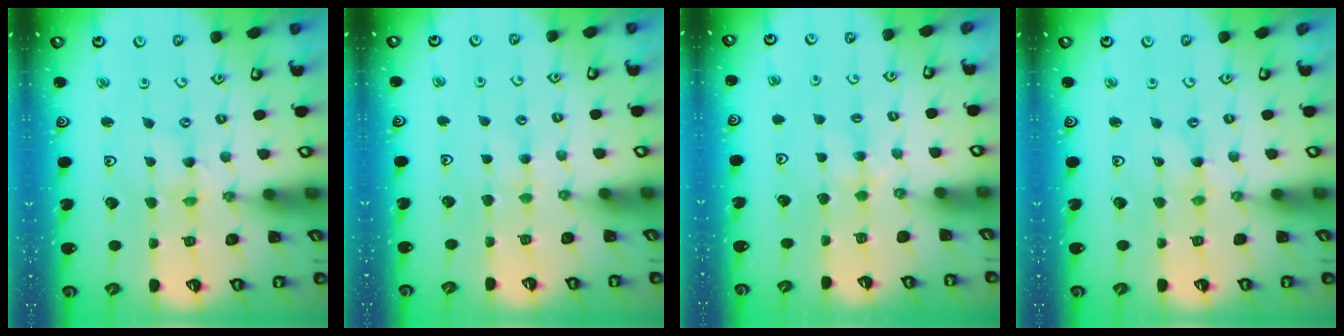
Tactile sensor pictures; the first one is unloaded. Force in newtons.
{"total": 2.2, "press": 2.2, "slide": 0.4}
{"total": 4.0, "press": 4.0, "slide": 0.7}
{"total": 0.0}